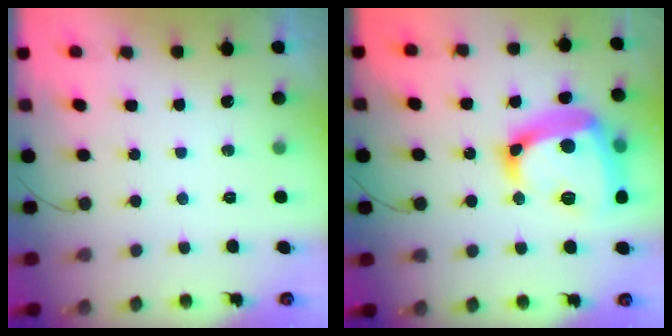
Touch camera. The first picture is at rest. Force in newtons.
{"total": 22.5, "press": 22.4, "slide": 1.9}